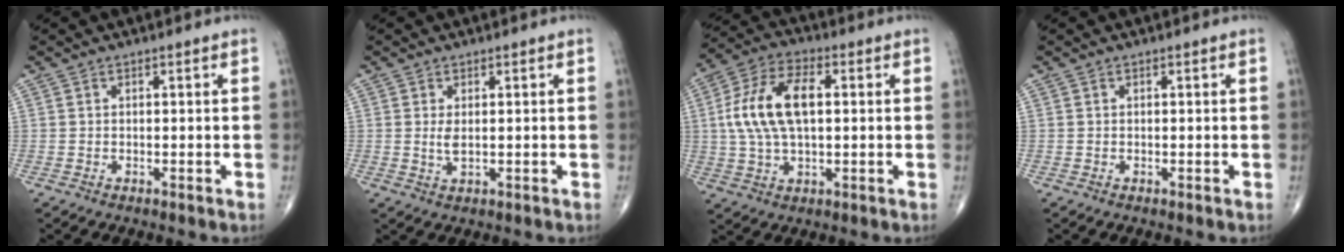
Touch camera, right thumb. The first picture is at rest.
{"total": 2.2, "force": [0.3, 0.9, 2.0], "torque": [-0.040, -0.007, 0.010]}
{"total": 13.8, "force": [1.6, 7.2, 11.7], "torque": [-0.233, 0.019, 0.028]}
{"total": 0.0}